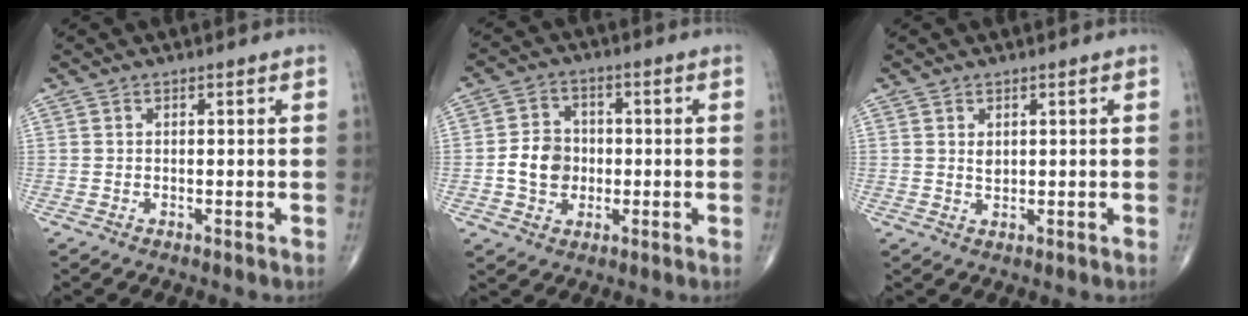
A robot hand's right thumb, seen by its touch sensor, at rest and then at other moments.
{"total": 7.5, "force": [-1.0, 6.3, 3.9], "torque": [-0.048, 0.014, -0.022]}
{"total": 1.6, "force": [0.6, 1.0, 1.1], "torque": [-0.014, -0.005, 0.014]}